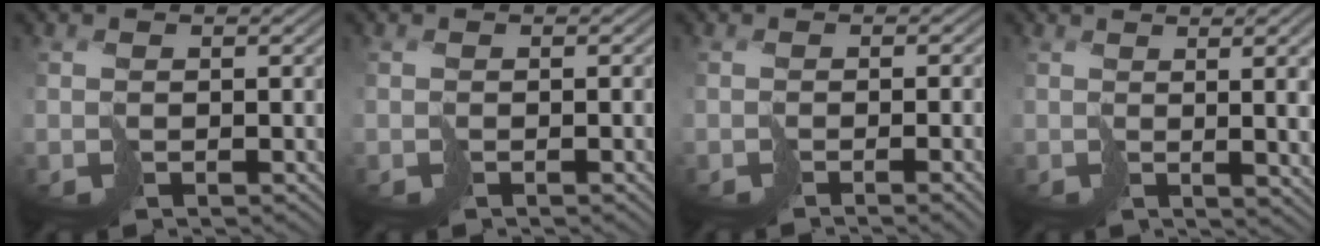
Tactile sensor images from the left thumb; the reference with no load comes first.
{"total": 2.1, "force": [-0.4, 0.3, 2.0], "torque": [-0.028, 0.001, -0.011]}
{"total": 4.8, "force": [-1.4, 1.2, 4.5], "torque": [-0.059, -0.006, -0.019]}
{"total": 14.1, "force": [0.5, 5.2, 13.1], "torque": [-0.132, 0.024, 0.012]}